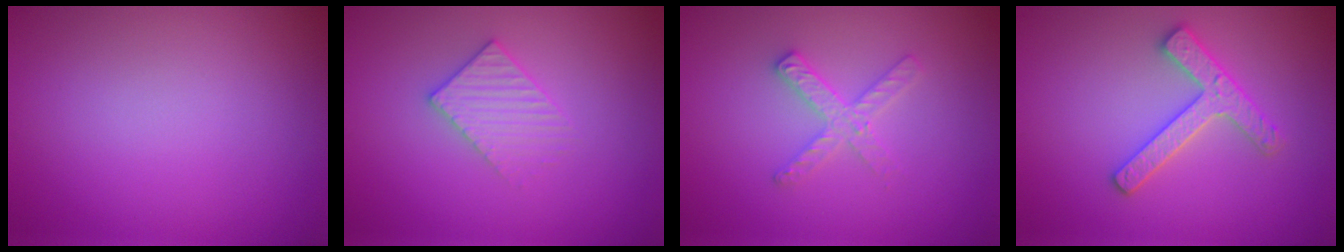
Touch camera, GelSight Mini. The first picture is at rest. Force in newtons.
{"total": 2.3, "press": 2.2, "slide": 0.3}
{"total": 2.2, "press": 2.2, "slide": 0.3}
{"total": 2.9, "press": 2.8, "slide": 0.6}